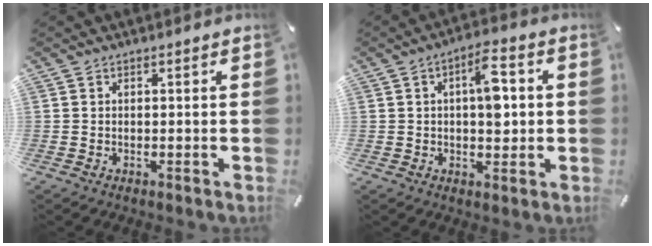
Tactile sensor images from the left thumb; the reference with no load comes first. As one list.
[{"total": 8.8, "force": [1.2, 4.5, 7.5], "torque": [-0.097, 0.002, 0.016]}]